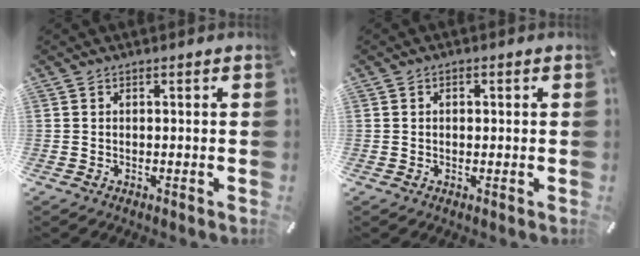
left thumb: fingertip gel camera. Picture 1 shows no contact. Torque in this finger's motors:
{"motor_torque": [-0.03, -0.53, 0.04, 0.02, -0.01]}